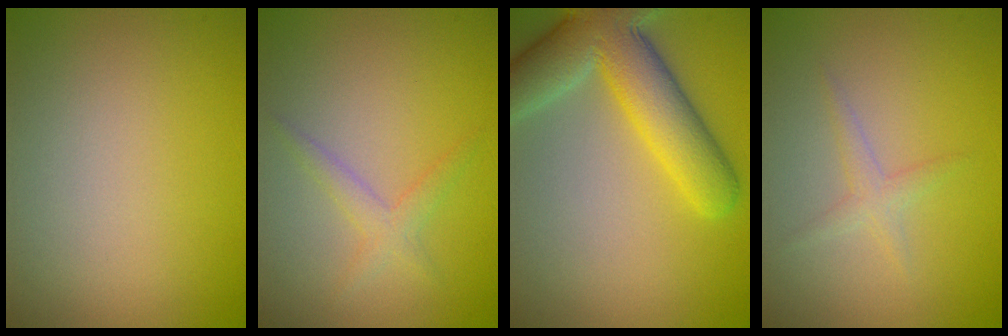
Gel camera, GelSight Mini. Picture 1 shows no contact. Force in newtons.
{"total": 1.7, "press": 1.7, "slide": 0.1}
{"total": 8.7, "press": 8.7, "slide": 0.6}
{"total": 1.3, "press": 1.3, "slide": 0.0}